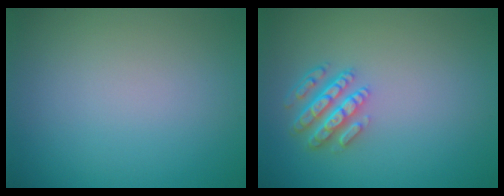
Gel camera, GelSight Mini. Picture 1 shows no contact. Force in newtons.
{"total": 4.2, "press": 3.4, "slide": 2.5}